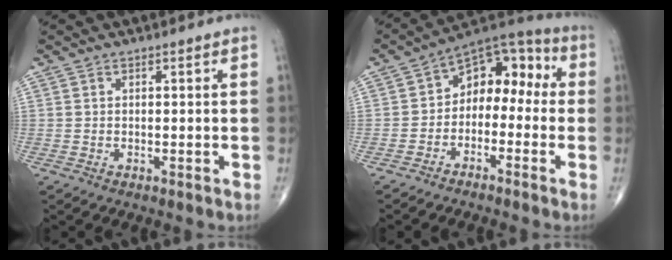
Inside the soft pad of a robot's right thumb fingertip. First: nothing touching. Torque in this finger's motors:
{"motor_torque": [0.04, 0.27, 0.27, 0.16, 0.04]}